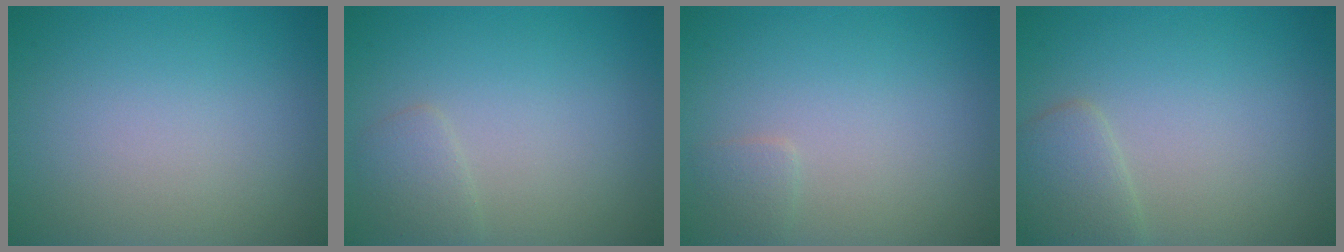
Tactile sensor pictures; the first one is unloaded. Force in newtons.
{"total": 1.4, "press": 1.4, "slide": 0.1}
{"total": 0.9, "press": 0.9, "slide": 0.1}
{"total": 2.3, "press": 2.3, "slide": 0.1}